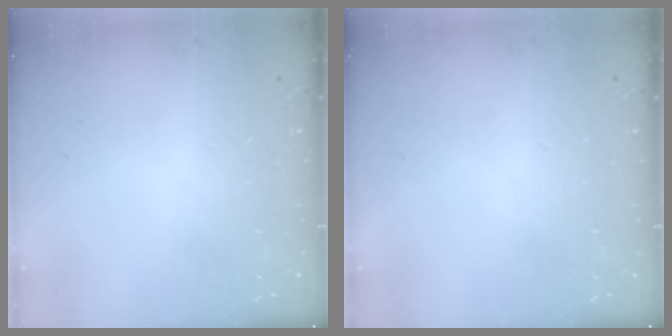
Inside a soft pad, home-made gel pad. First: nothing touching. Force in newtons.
{"total": 0.0}